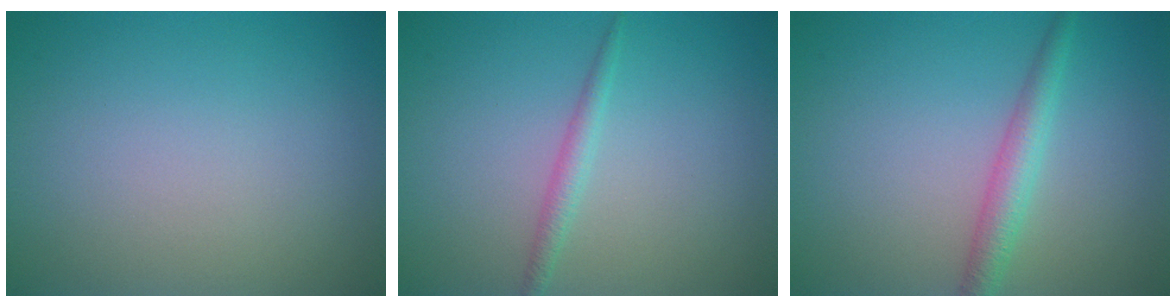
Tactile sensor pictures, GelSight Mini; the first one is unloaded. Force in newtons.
{"total": 1.4, "press": 1.4, "slide": 0.1}
{"total": 2.6, "press": 2.6, "slide": 0.1}